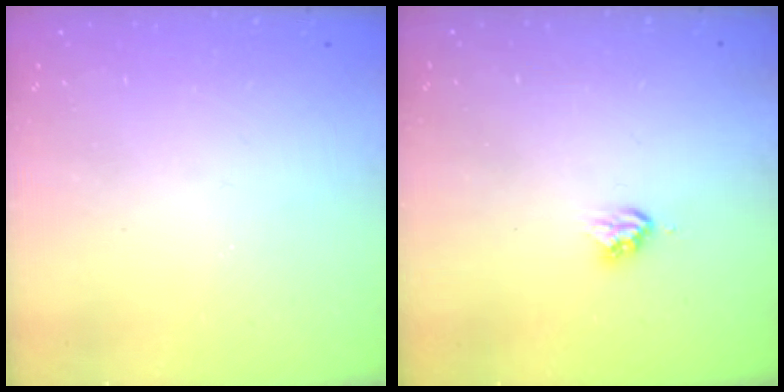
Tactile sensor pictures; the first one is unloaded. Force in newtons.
{"total": 4.1, "press": 4.0, "slide": 0.3}